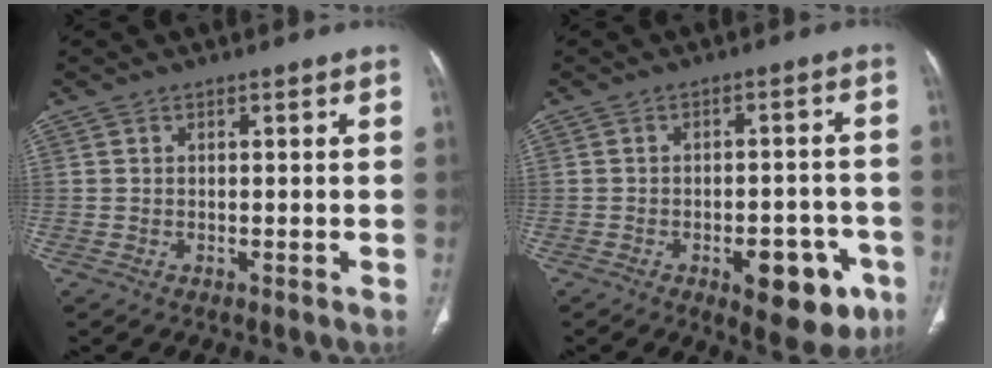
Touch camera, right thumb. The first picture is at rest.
{"total": 11.8, "force": [-5.4, 5.5, 8.9], "torque": [-0.076, 0.023, -0.061]}